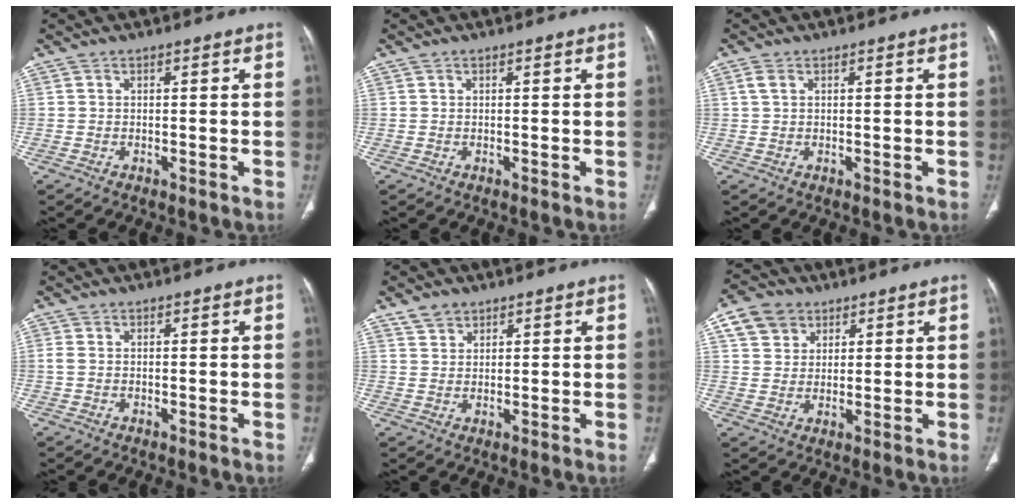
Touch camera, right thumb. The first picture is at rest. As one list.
[{"total": 0.0}, {"total": 1.8, "force": [0.7, 1.1, 1.3], "torque": [-0.032, 0.008, 0.020]}, {"total": 1.1, "force": [0.0, 0.7, 0.9], "torque": [-0.024, 0.001, 0.000]}, {"total": 3.1, "force": [2.2, 2.0, 0.9], "torque": [-0.005, -0.007, 0.043]}, {"total": 7.5, "force": [3.6, 6.1, 2.5], "torque": [-0.023, -0.005, 0.067]}]